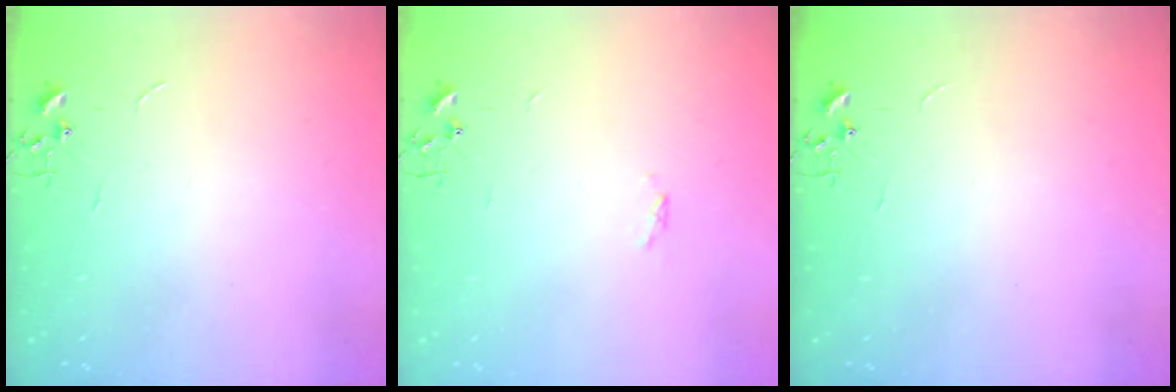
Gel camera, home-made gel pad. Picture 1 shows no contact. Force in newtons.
{"total": 1.7, "press": 1.6, "slide": 0.4}
{"total": 0.0}